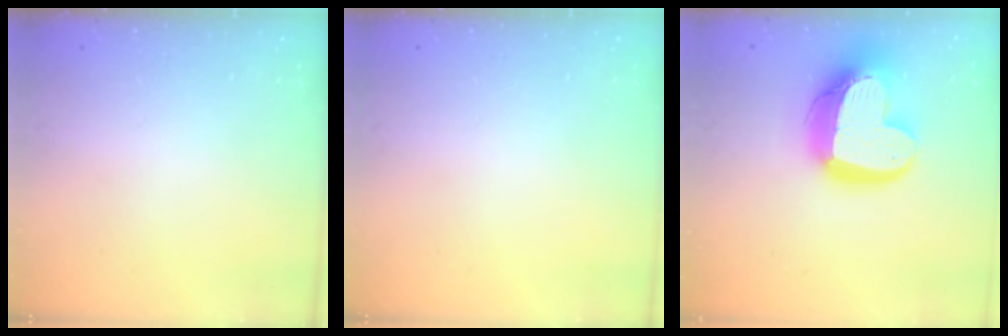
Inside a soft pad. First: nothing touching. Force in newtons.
{"total": 0.0}
{"total": 21.9, "press": 21.8, "slide": 2.2}